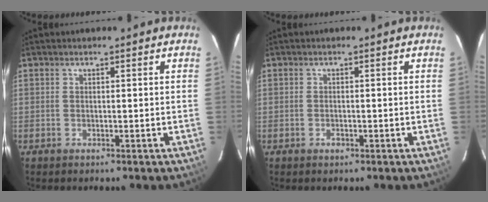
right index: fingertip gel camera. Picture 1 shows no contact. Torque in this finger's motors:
{"motor_torque": [-0.08, 0.00, -0.02, 0.00]}